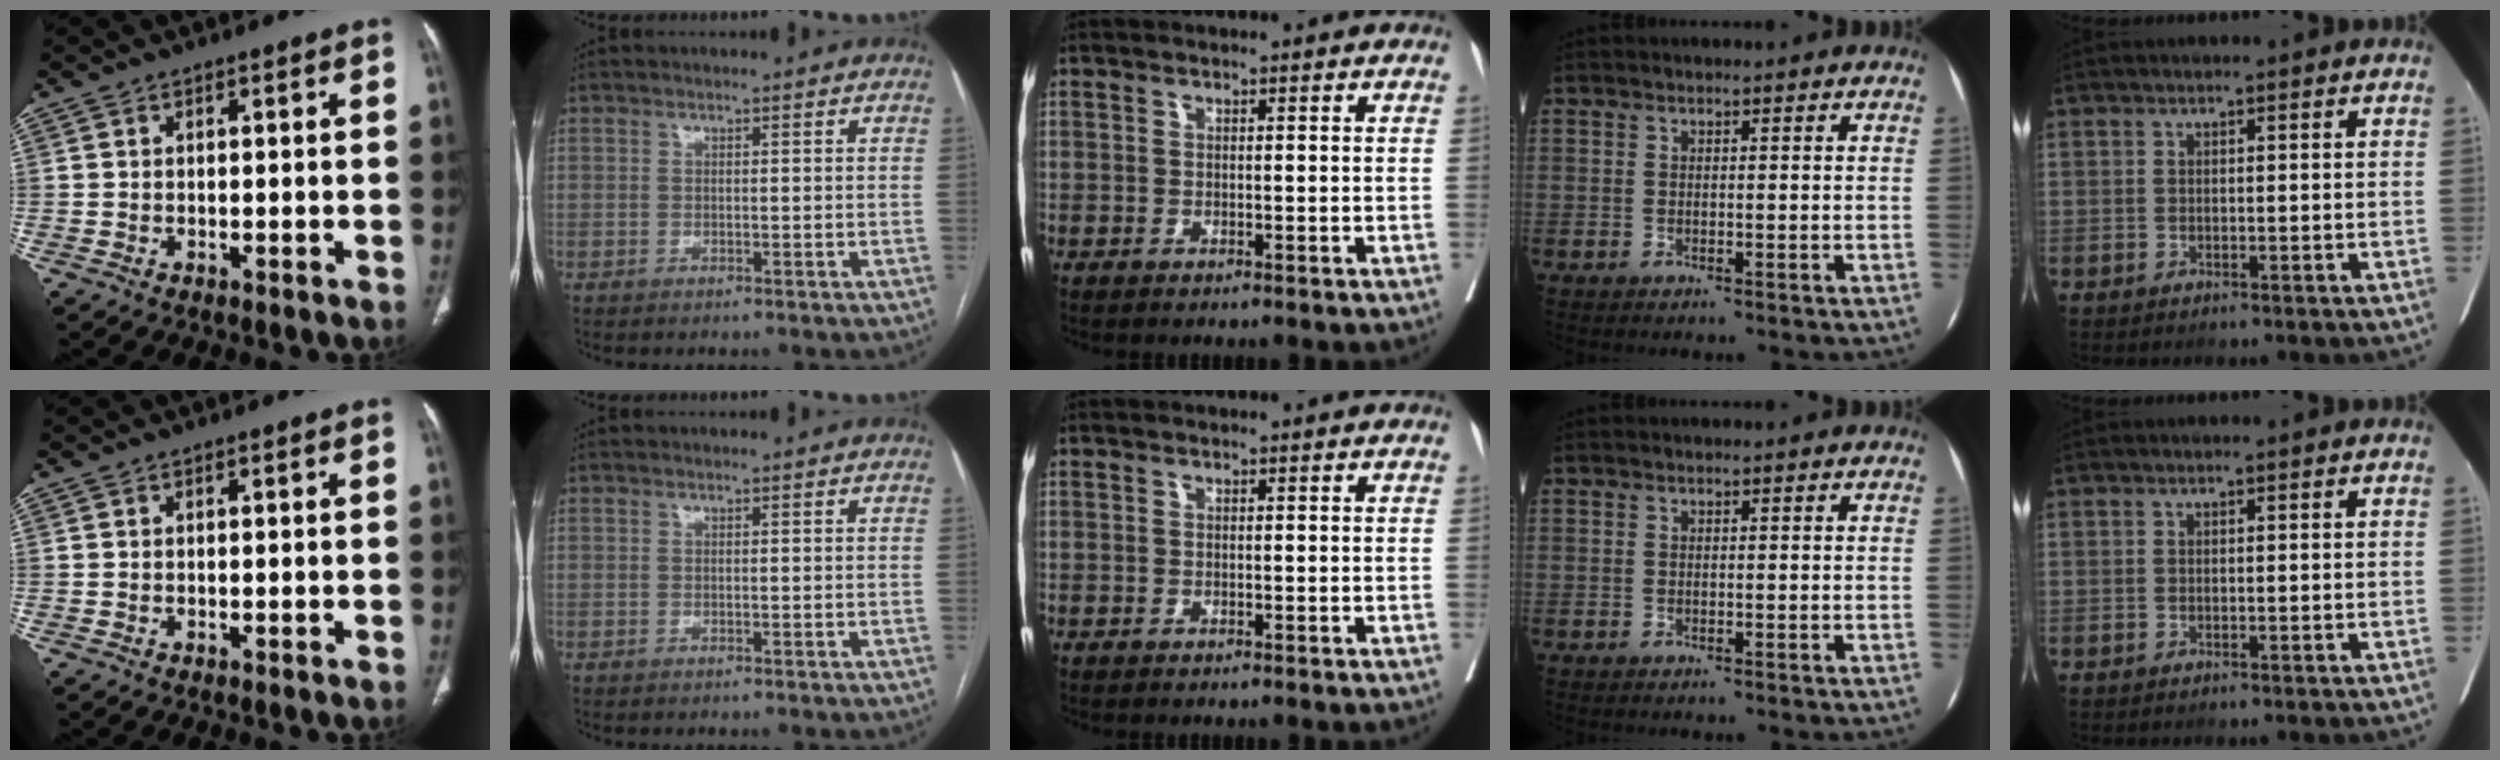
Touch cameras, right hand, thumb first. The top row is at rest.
{}